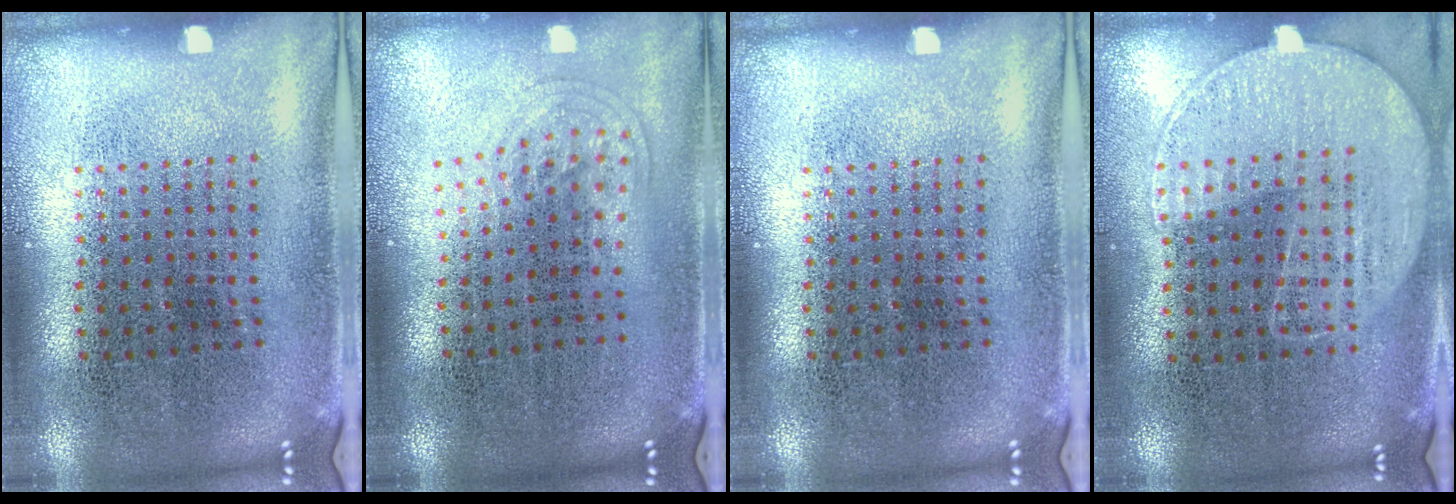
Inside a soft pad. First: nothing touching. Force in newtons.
{"total": 1.0, "press": 0.6, "slide": 0.8}
{"total": 0.0}
{"total": 1.3, "press": 1.1, "slide": 0.6}